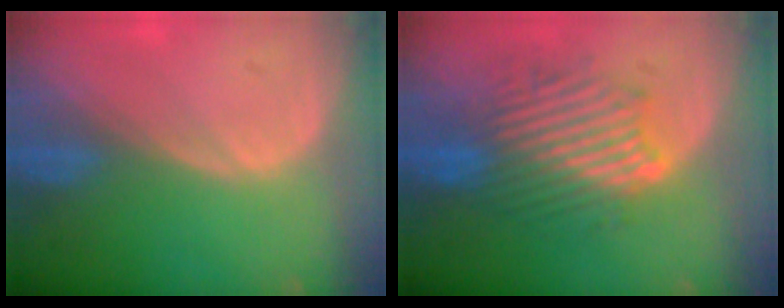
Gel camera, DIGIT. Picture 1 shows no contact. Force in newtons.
{"total": 9.3, "press": 9.3, "slide": 0.9}